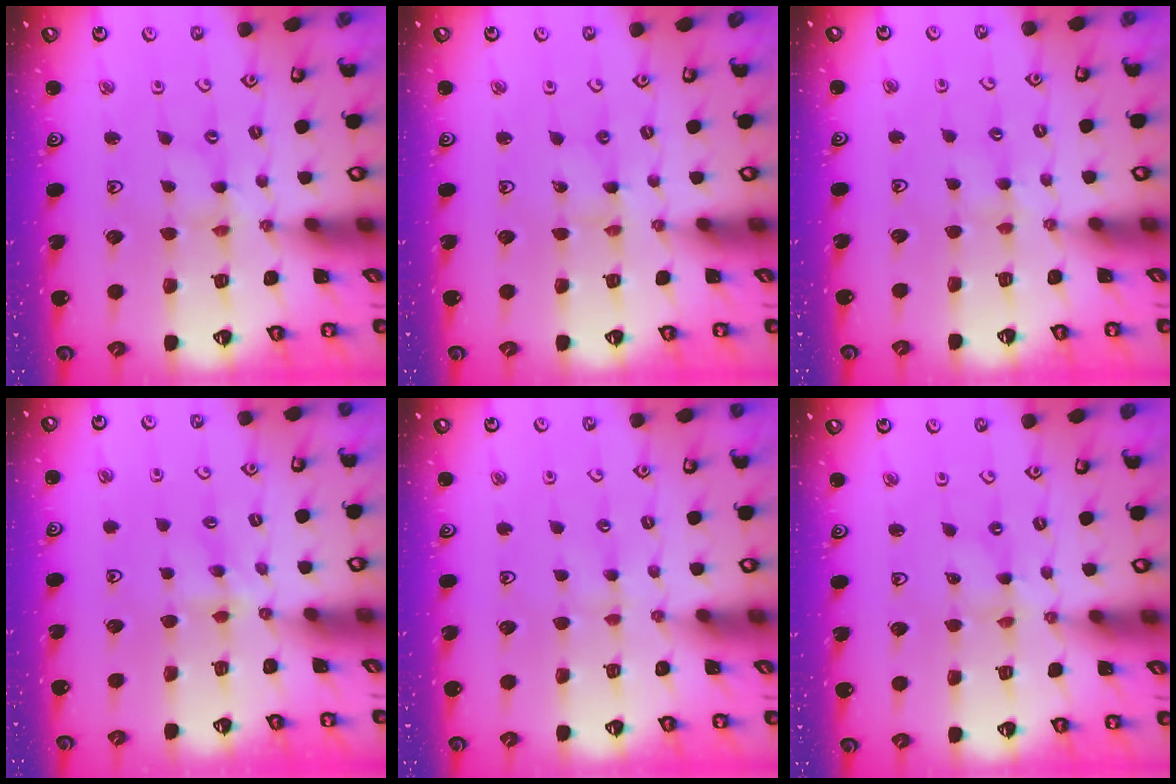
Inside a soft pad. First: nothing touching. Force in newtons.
{"total": 1.6, "press": 1.6, "slide": 0.2}
{"total": 2.8, "press": 2.8, "slide": 0.4}
{"total": 3.7, "press": 3.7, "slide": 0.3}
{"total": 2.2, "press": 2.2, "slide": 0.4}
{"total": 0.7, "press": 0.7, "slide": 0.1}